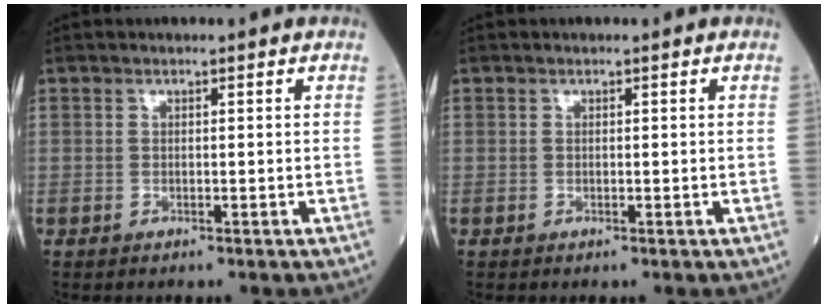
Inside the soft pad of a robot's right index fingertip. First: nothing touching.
{"total": 0.0}